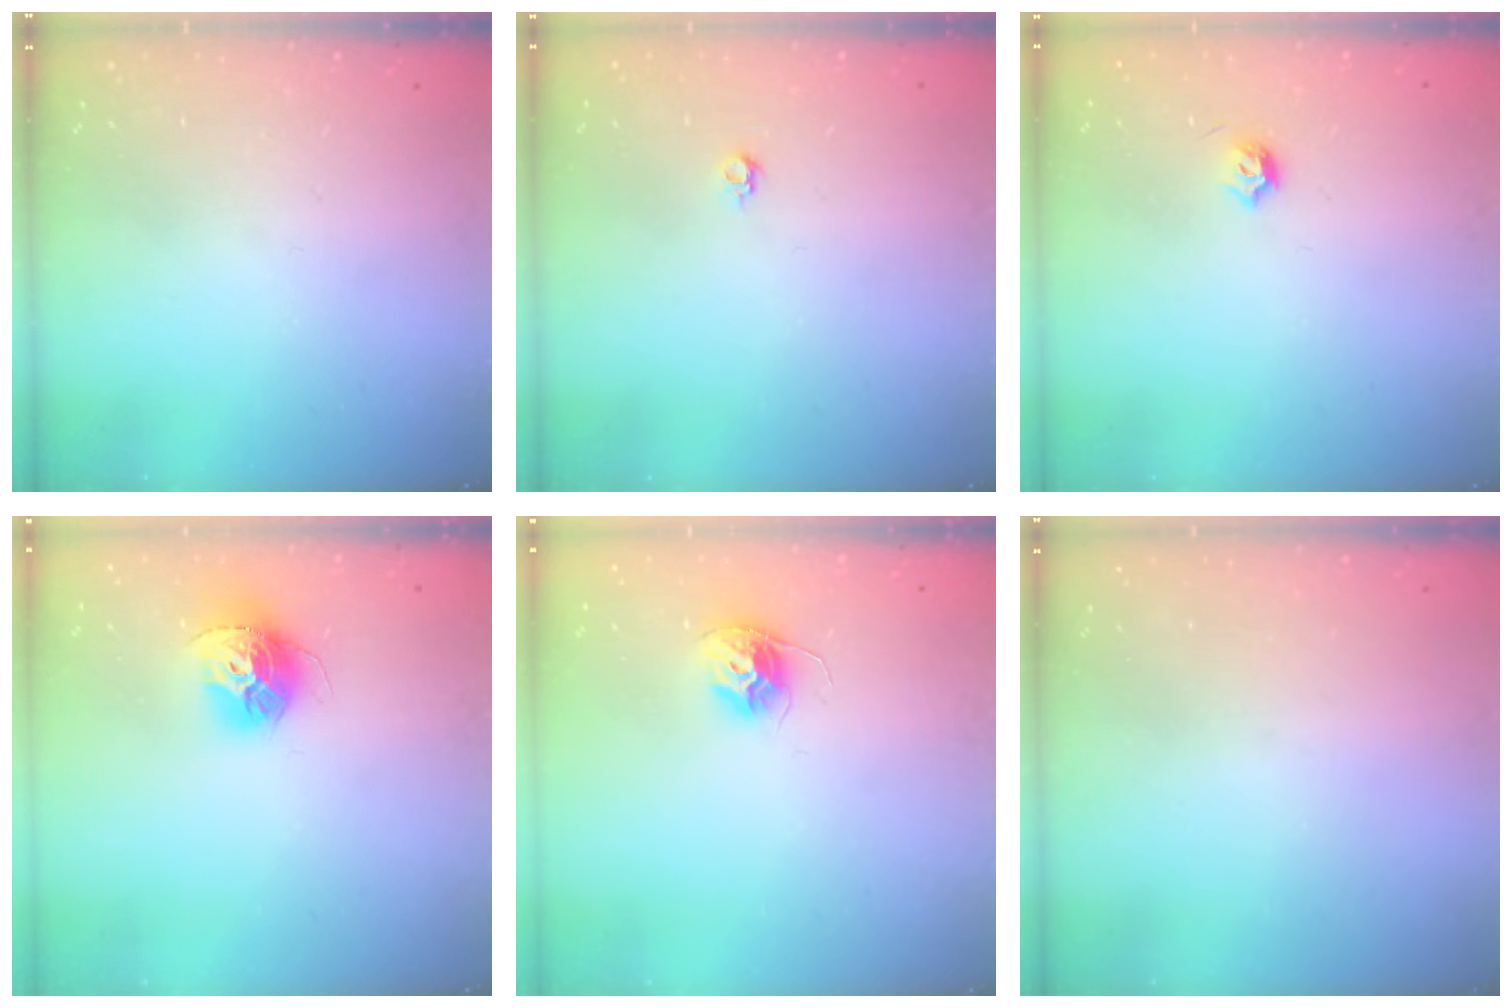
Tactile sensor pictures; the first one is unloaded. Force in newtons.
{"total": 4.0, "press": 3.9, "slide": 0.7}
{"total": 3.7, "press": 3.6, "slide": 0.9}
{"total": 13.2, "press": 13.1, "slide": 1.3}
{"total": 10.1, "press": 10.1, "slide": 0.7}
{"total": 0.9, "press": 0.9, "slide": 0.1}